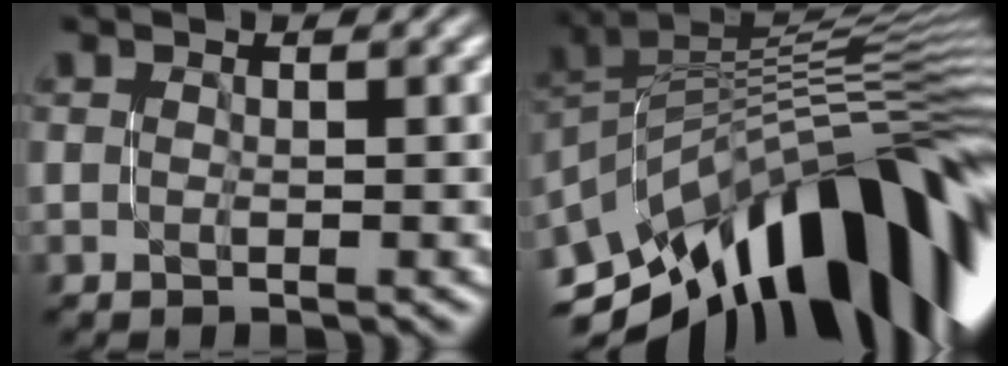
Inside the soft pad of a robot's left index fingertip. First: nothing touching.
{"total": 14.6, "force": [-7.0, 7.1, 10.7], "torque": [-0.148, 0.039, -0.136]}